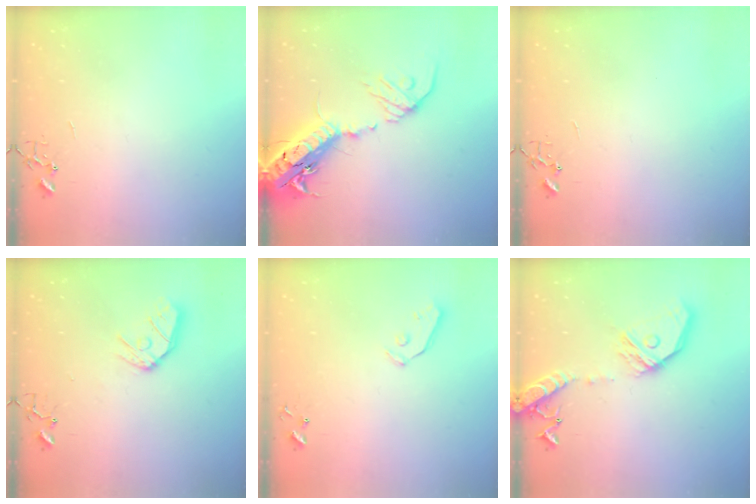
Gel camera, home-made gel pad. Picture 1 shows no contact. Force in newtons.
{"total": 23.9, "press": 23.3, "slide": 5.5}
{"total": 0.0}
{"total": 11.0, "press": 11.0, "slide": 1.3}
{"total": 4.0, "press": 3.9, "slide": 0.7}
{"total": 18.2, "press": 17.9, "slide": 3.1}